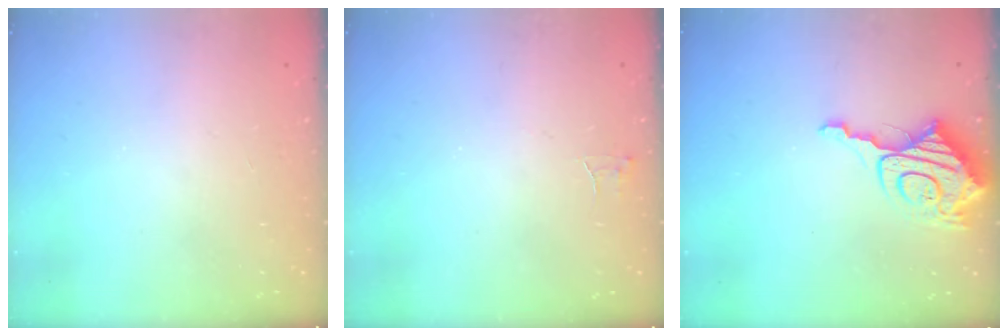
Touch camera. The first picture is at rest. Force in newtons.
{"total": 2.8, "press": 2.8, "slide": 0.2}
{"total": 12.7, "press": 12.6, "slide": 1.6}